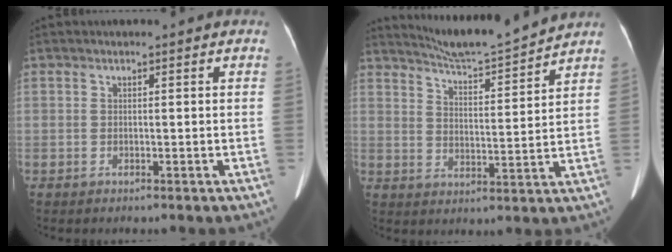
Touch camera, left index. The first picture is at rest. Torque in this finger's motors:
{"motor_torque": [0.11, -1.20, 0.02, 0.00]}